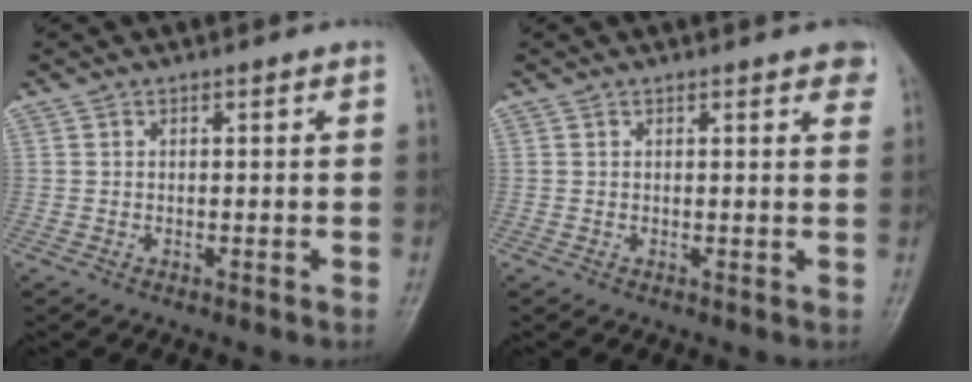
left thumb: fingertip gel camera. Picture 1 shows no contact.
{"total": 3.5, "force": [2.4, 0.9, 2.4], "torque": [-0.019, -0.002, 0.022]}